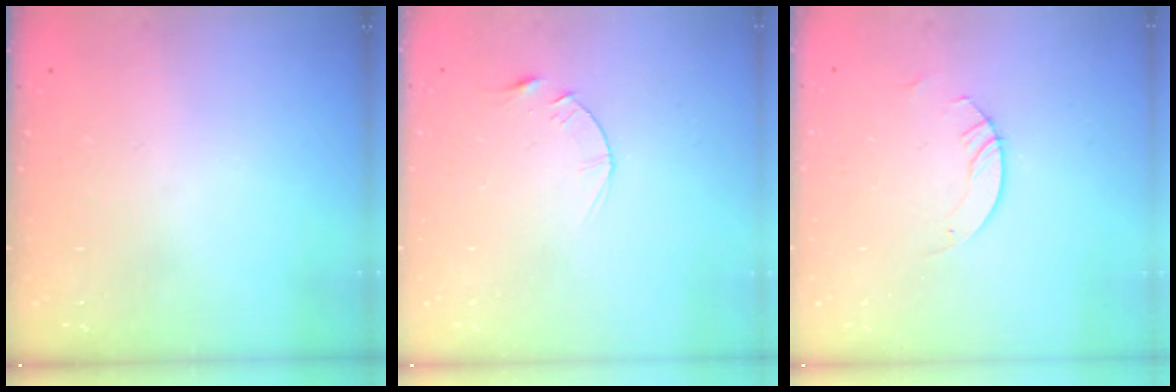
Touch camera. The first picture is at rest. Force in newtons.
{"total": 3.1, "press": 3.1, "slide": 0.4}
{"total": 3.0, "press": 3.0, "slide": 0.3}